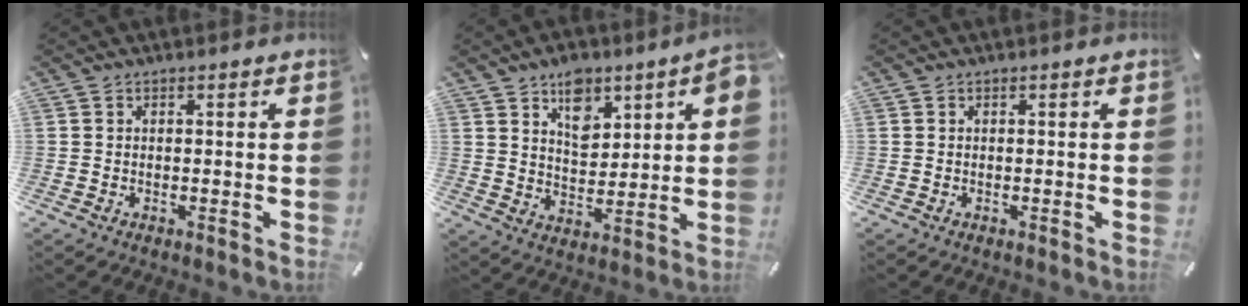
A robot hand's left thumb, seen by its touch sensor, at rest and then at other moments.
{"total": 9.1, "force": [5.1, 5.3, 5.4], "torque": [-0.072, -0.020, 0.087]}
{"total": 0.0}